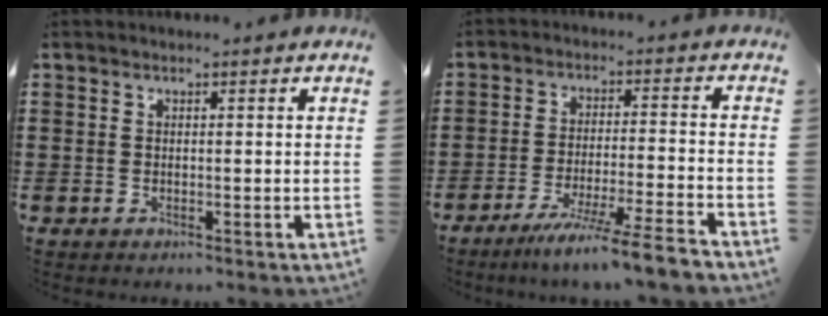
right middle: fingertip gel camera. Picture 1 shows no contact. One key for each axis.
{"total": 7.5, "fx": -6.4, "fy": -1.0, "fz": 3.7, "tx": -0.063, "ty": -0.014, "tz": -0.124}